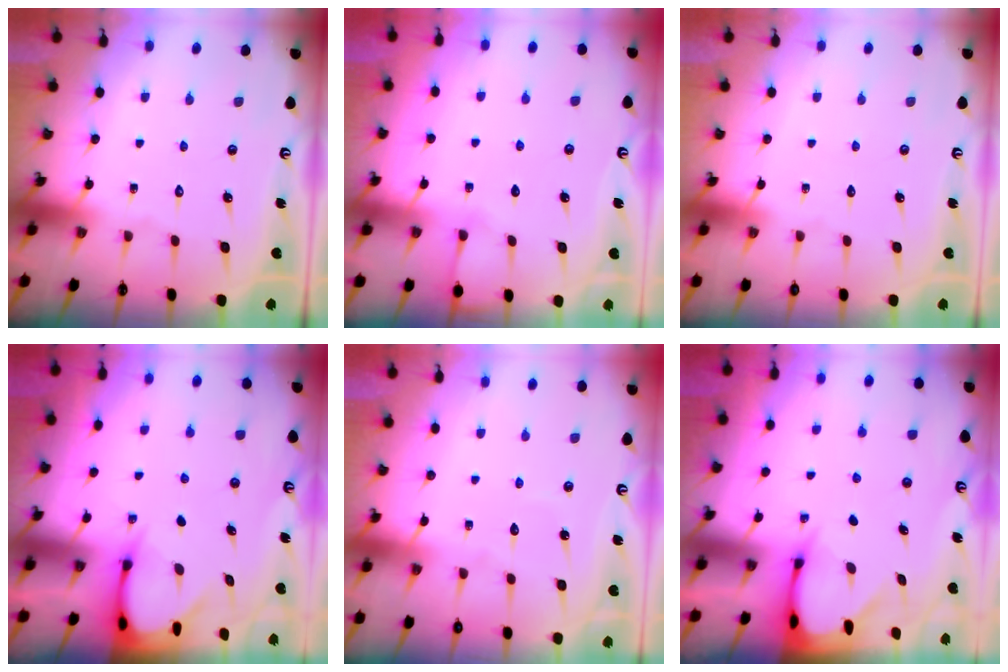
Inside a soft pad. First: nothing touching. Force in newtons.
{"total": 2.7, "press": 2.7, "slide": 0.5}
{"total": 0.0}
{"total": 3.7, "press": 3.7, "slide": 0.4}
{"total": 2.8, "press": 2.8, "slide": 0.3}
{"total": 3.4, "press": 3.4, "slide": 0.4}